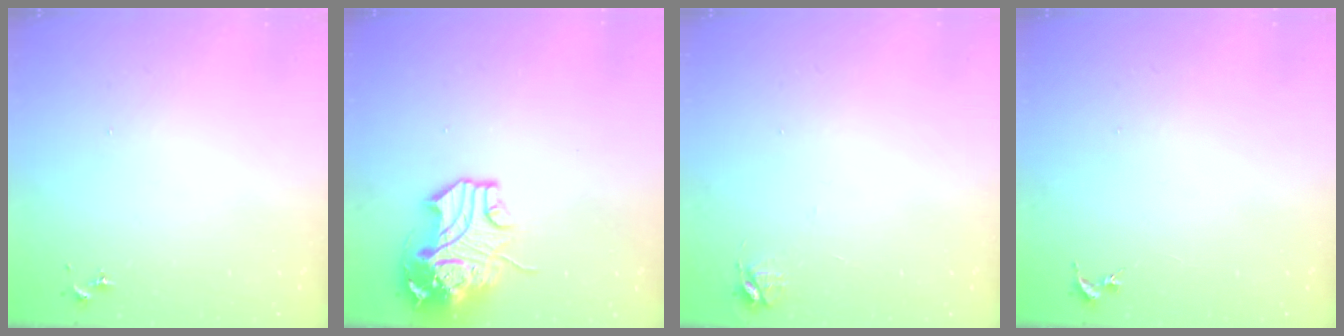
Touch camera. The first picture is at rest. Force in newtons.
{"total": 13.9, "press": 13.7, "slide": 2.3}
{"total": 4.7, "press": 4.7, "slide": 0.6}
{"total": 0.0}